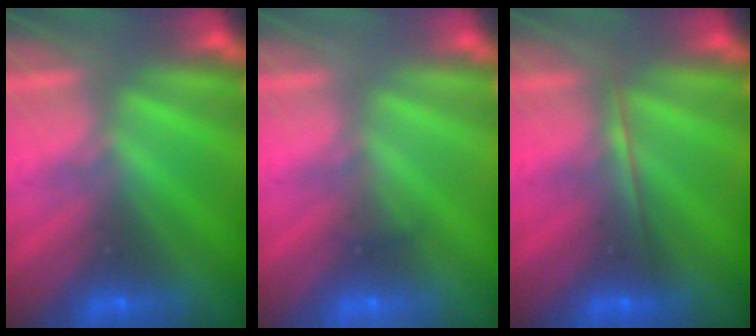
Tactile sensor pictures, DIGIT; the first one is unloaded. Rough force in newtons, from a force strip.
{"total": 2.0}
{"total": 1.8}